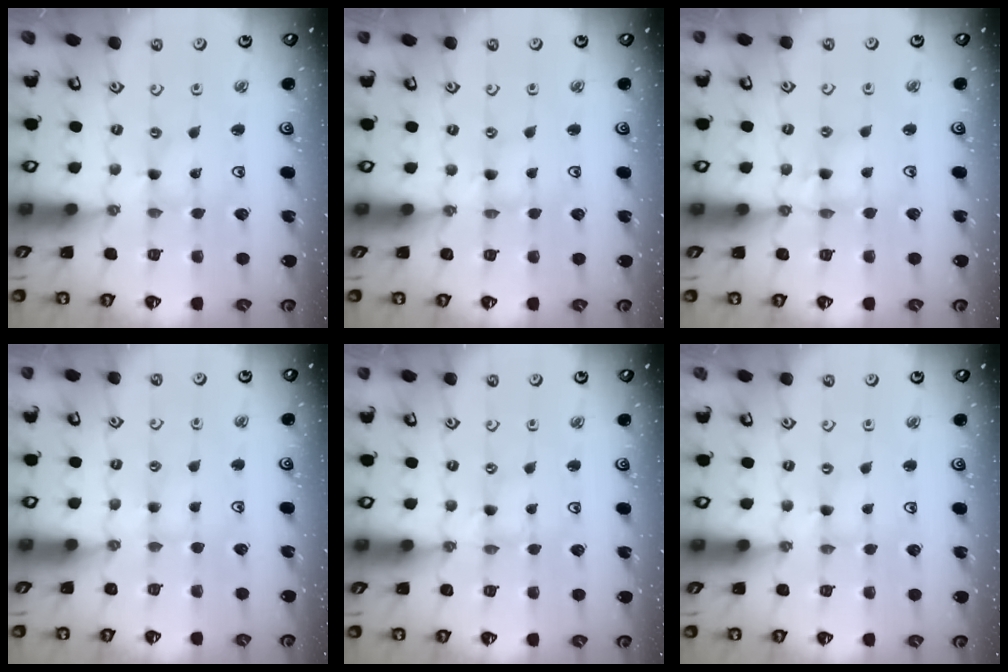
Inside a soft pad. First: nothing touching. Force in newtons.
{"total": 0.0}
{"total": 4.8, "press": 4.7, "slide": 0.3}
{"total": 2.6, "press": 2.5, "slide": 0.5}
{"total": 0.0}
{"total": 1.3, "press": 1.3, "slide": 0.2}